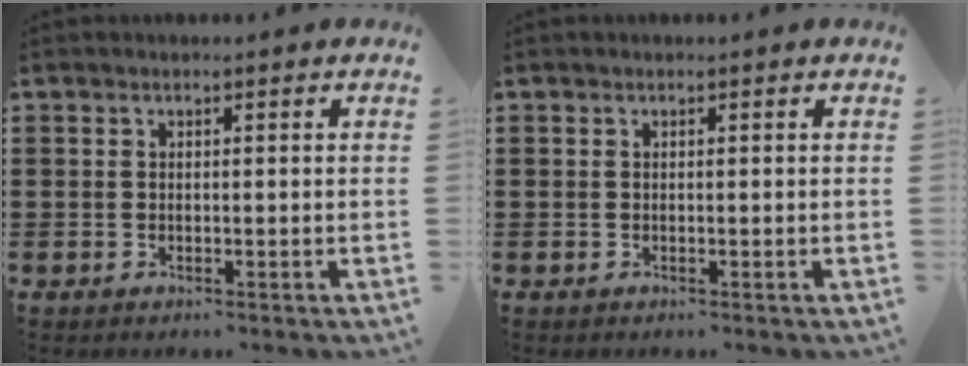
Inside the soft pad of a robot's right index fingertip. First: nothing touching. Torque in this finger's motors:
{"motor_torque": [1.62, 0.51, 0.02, 0.00]}